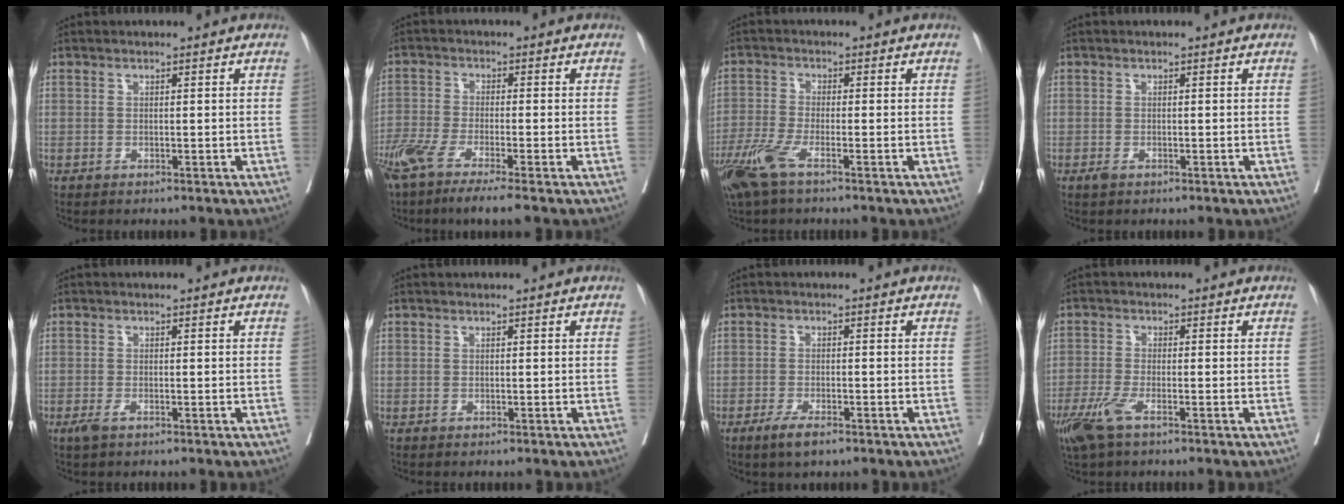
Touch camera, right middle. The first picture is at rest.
{"total": 9.6, "force": [-6.8, 0.3, 6.8], "torque": [-0.121, -0.023, -0.116]}
{"total": 6.1, "force": [-3.8, 0.9, 4.7], "torque": [-0.109, -0.015, -0.077]}
{"total": 0.7, "force": [-0.4, 0.3, 0.5], "torque": [-0.011, -0.001, -0.004]}
{"total": 1.4, "force": [-0.8, 0.4, 1.0], "torque": [-0.024, -0.003, -0.014]}
{"total": 0.0}
{"total": 3.6, "force": [-2.4, 0.8, 2.6], "torque": [-0.049, -0.005, -0.042]}
{"total": 5.0, "force": [-3.1, 0.9, 3.9], "torque": [-0.089, -0.014, -0.060]}